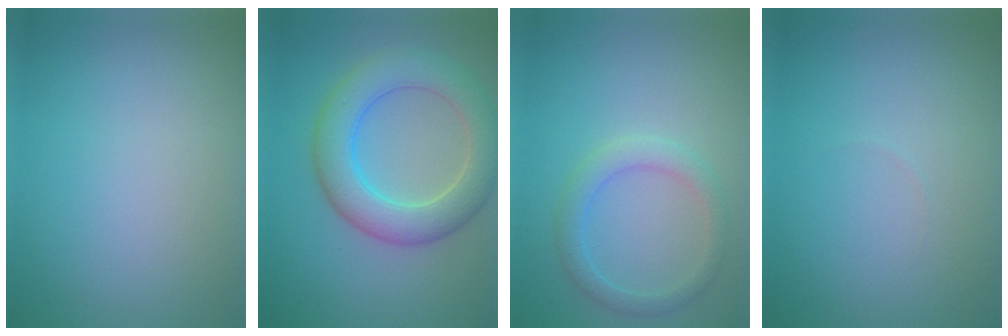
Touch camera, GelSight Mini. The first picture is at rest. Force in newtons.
{"total": 6.6, "press": 6.6, "slide": 0.2}
{"total": 2.5, "press": 2.5, "slide": 0.3}
{"total": 0.0}